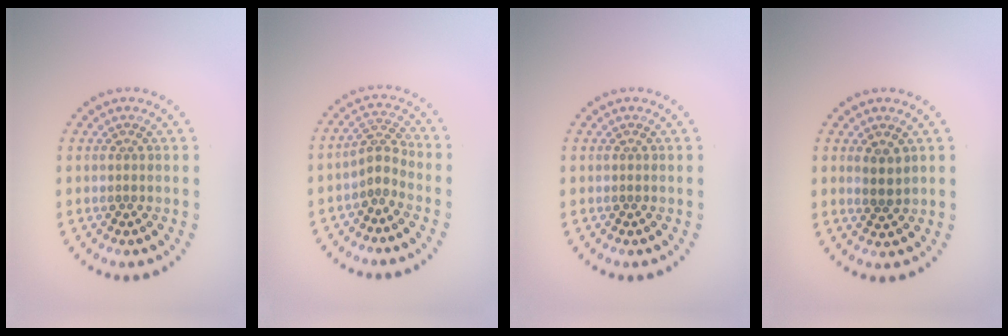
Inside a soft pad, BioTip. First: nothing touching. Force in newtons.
{"total": 2.2, "press": 1.5, "slide": 1.6}
{"total": 0.0}
{"total": 1.8, "press": 1.5, "slide": 0.9}